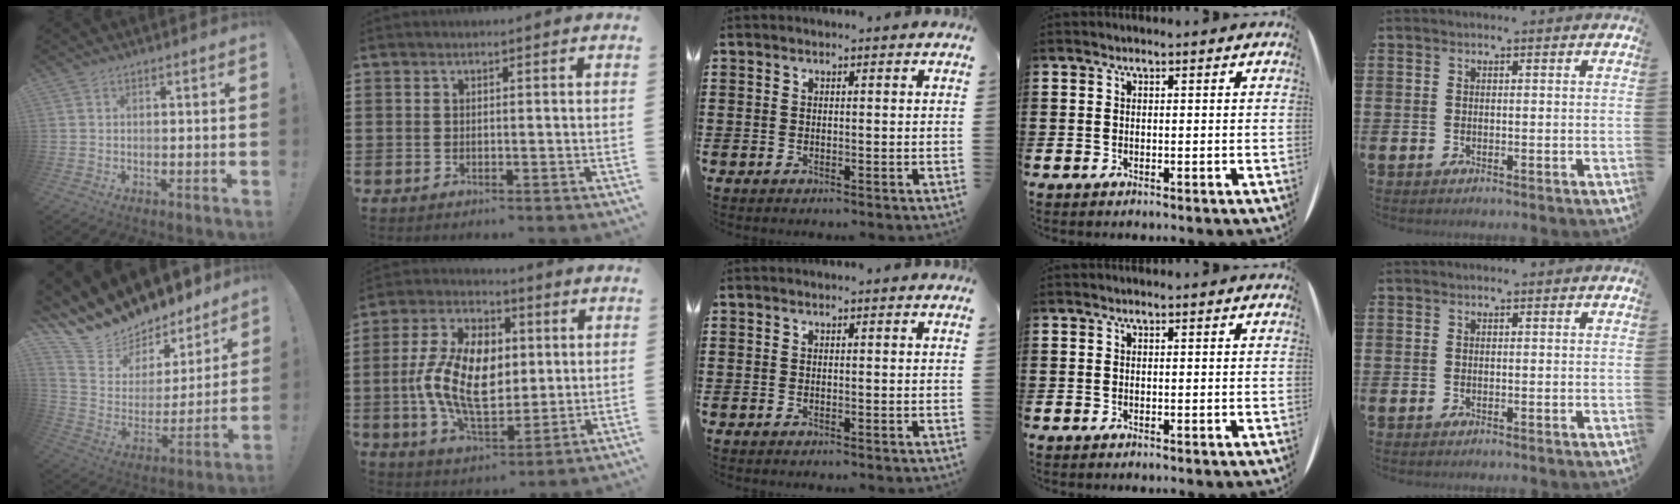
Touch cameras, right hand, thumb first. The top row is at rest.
{"thumb": {"total": 14.2, "force": [12.6, 5.8, 3.3], "torque": [-0.082, -0.103, 0.237]}, "index": {"total": 13.4, "force": [0.2, 8.0, 10.8], "torque": [-0.231, 0.004, 0.002]}}